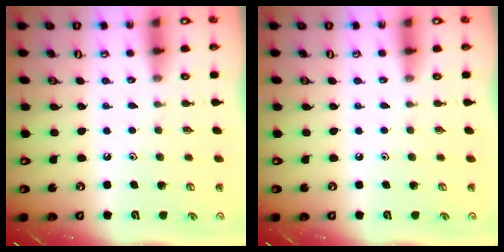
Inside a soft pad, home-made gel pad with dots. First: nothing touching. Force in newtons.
{"total": 0.0}